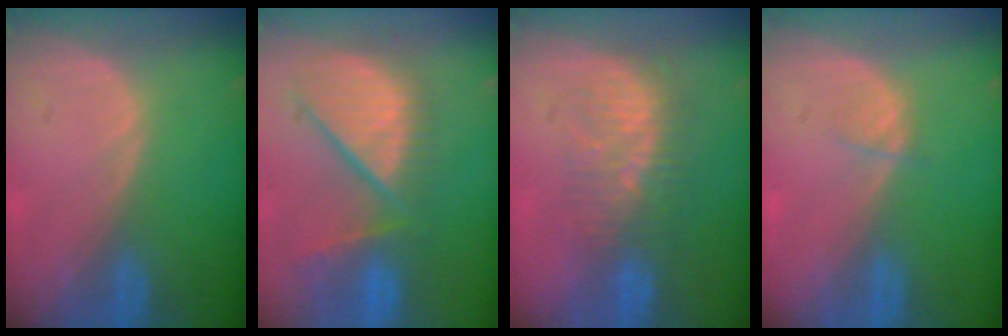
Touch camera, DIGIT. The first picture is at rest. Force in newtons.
{"total": 11.1, "press": 10.1, "slide": 4.7}
{"total": 7.9, "press": 7.4, "slide": 2.6}
{"total": 1.2, "press": 1.2, "slide": 0.2}